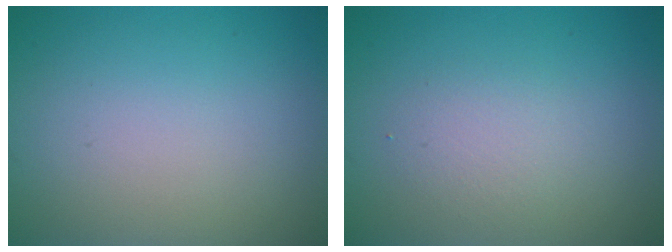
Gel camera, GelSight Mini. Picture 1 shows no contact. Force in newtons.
{"total": 2.0, "press": 1.9, "slide": 0.2}